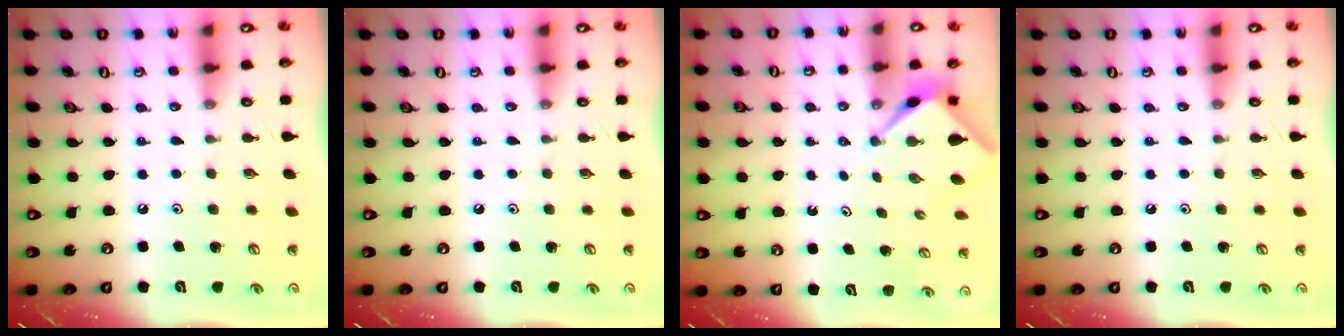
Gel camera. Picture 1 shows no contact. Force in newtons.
{"total": 0.0}
{"total": 2.6, "press": 2.5, "slide": 0.2}
{"total": 0.0}